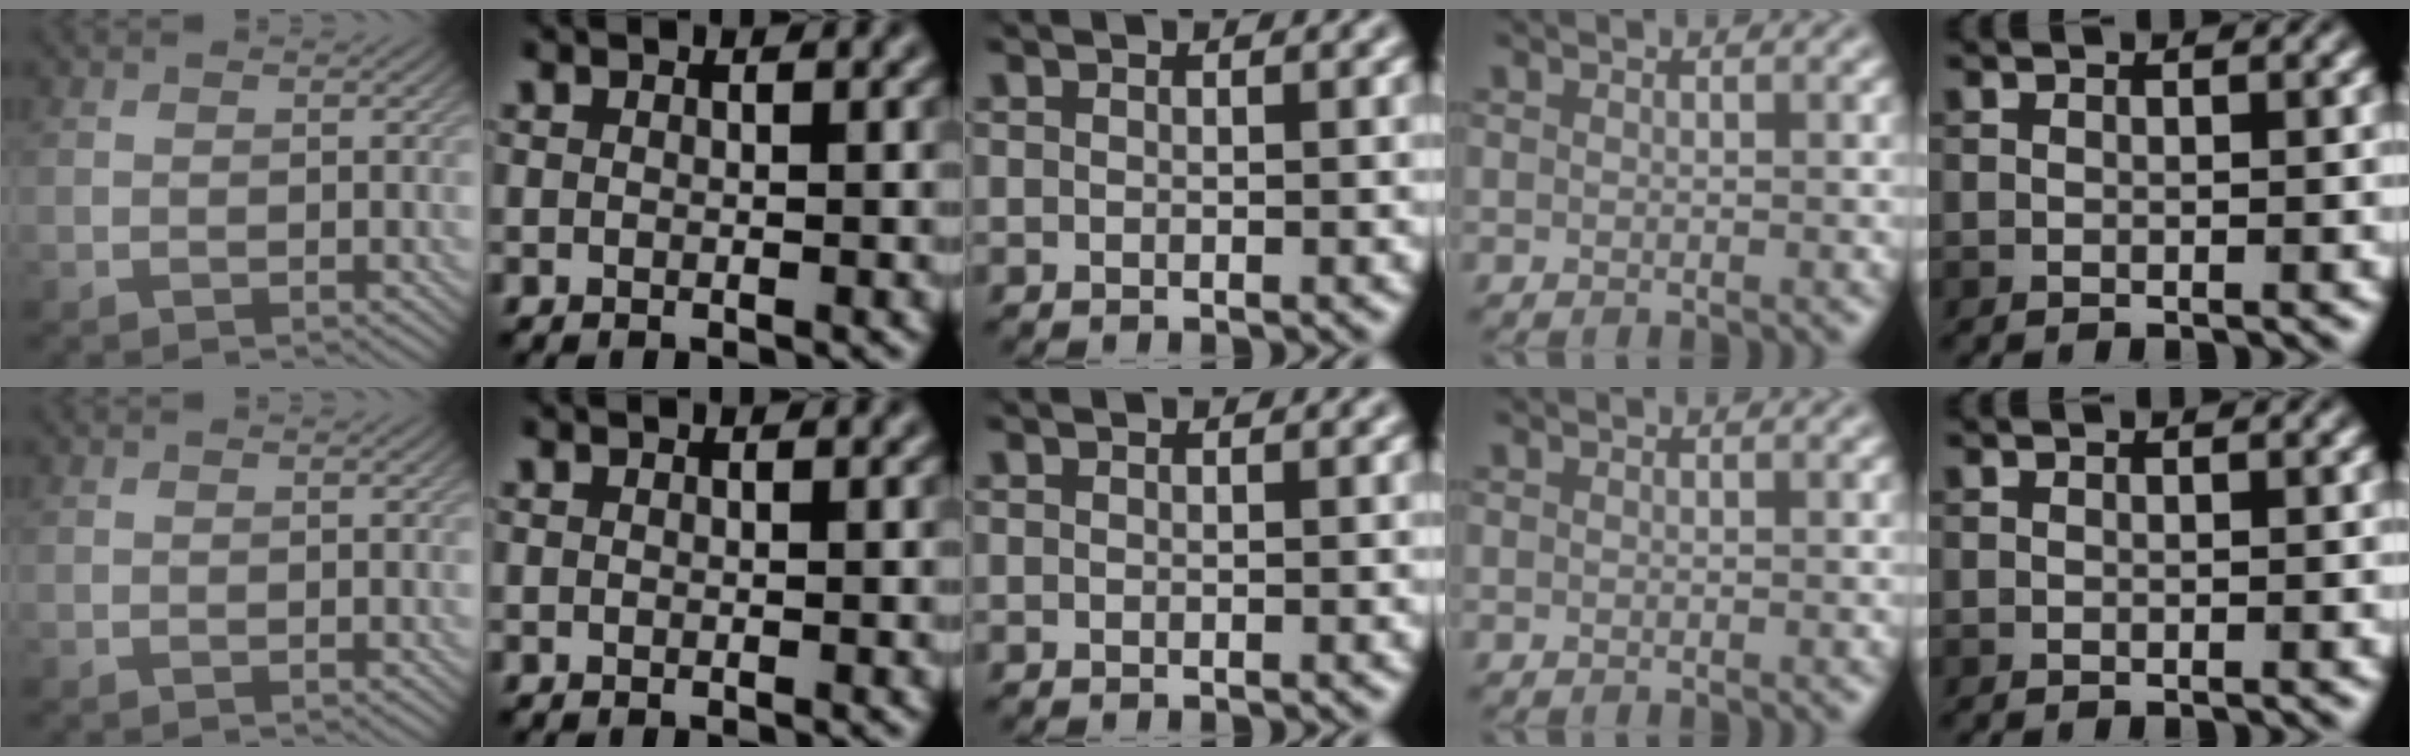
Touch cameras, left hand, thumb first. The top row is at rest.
{}